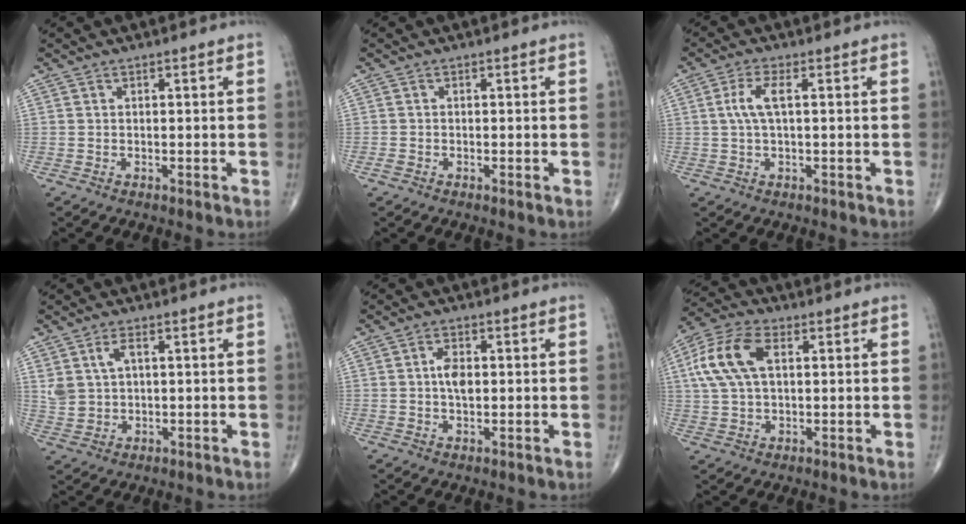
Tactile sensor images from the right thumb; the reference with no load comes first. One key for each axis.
{"total": 0.9, "fx": -0.5, "fy": 0.4, "fz": 0.6, "tx": -0.015, "ty": -0.003, "tz": -0.012}
{"total": 4.4, "fx": 0.6, "fy": 1.8, "fz": 4.0, "tx": -0.095, "ty": 0.009, "tz": 0.009}
{"total": 5.2, "fx": 1.8, "fy": 3.1, "fz": 3.8, "tx": -0.073, "ty": -0.004, "tz": 0.042}
{"total": 3.9, "fx": 0.3, "fy": 2.1, "fz": 3.2, "tx": -0.057, "ty": 0.002, "tz": 0.004}
{"total": 12.1, "fx": 2.9, "fy": 6.9, "fz": 9.5, "tx": -0.202, "ty": 0.019, "tz": 0.051}